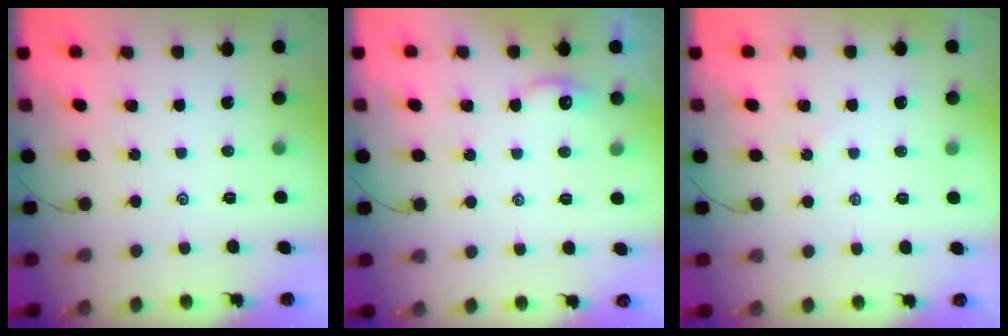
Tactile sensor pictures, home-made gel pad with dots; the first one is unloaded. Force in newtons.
{"total": 3.3, "press": 3.3, "slide": 0.7}
{"total": 2.4, "press": 2.4, "slide": 0.3}